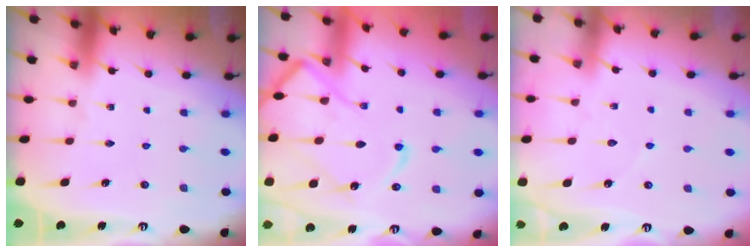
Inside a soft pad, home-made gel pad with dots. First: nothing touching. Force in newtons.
{"total": 13.0, "press": 12.9, "slide": 1.0}
{"total": 2.9, "press": 2.9, "slide": 0.2}